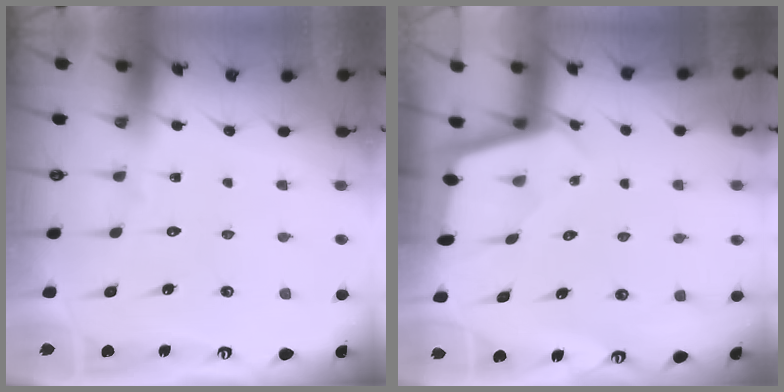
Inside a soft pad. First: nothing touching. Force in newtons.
{"total": 1.8, "press": 1.7, "slide": 0.2}